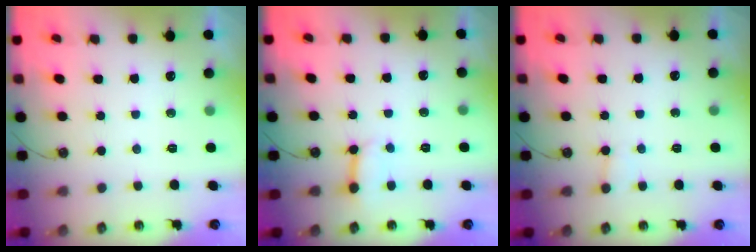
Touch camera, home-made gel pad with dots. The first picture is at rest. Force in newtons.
{"total": 4.6, "press": 4.5, "slide": 0.6}
{"total": 4.2, "press": 4.2, "slide": 0.4}